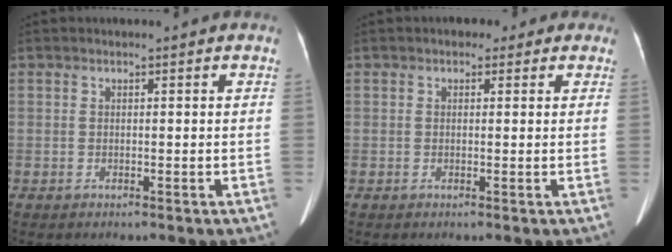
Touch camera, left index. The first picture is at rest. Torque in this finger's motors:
{"motor_torque": [0.94, -1.20, 0.04, 0.00]}